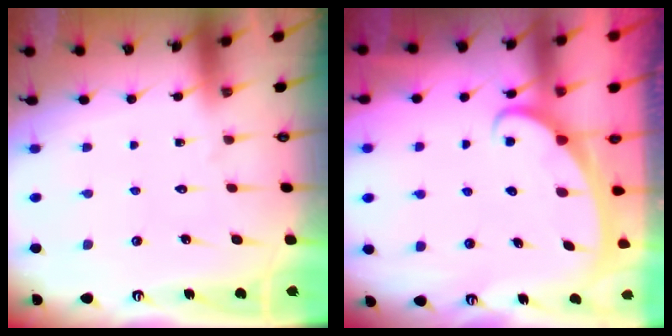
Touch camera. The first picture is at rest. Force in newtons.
{"total": 2.6, "press": 2.5, "slide": 0.3}